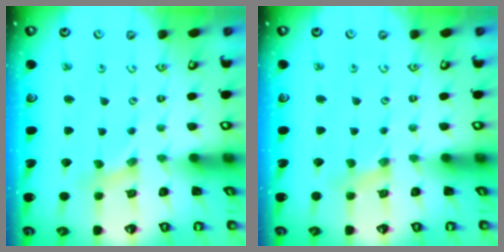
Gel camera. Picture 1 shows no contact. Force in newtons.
{"total": 0.7, "press": 0.7, "slide": 0.1}